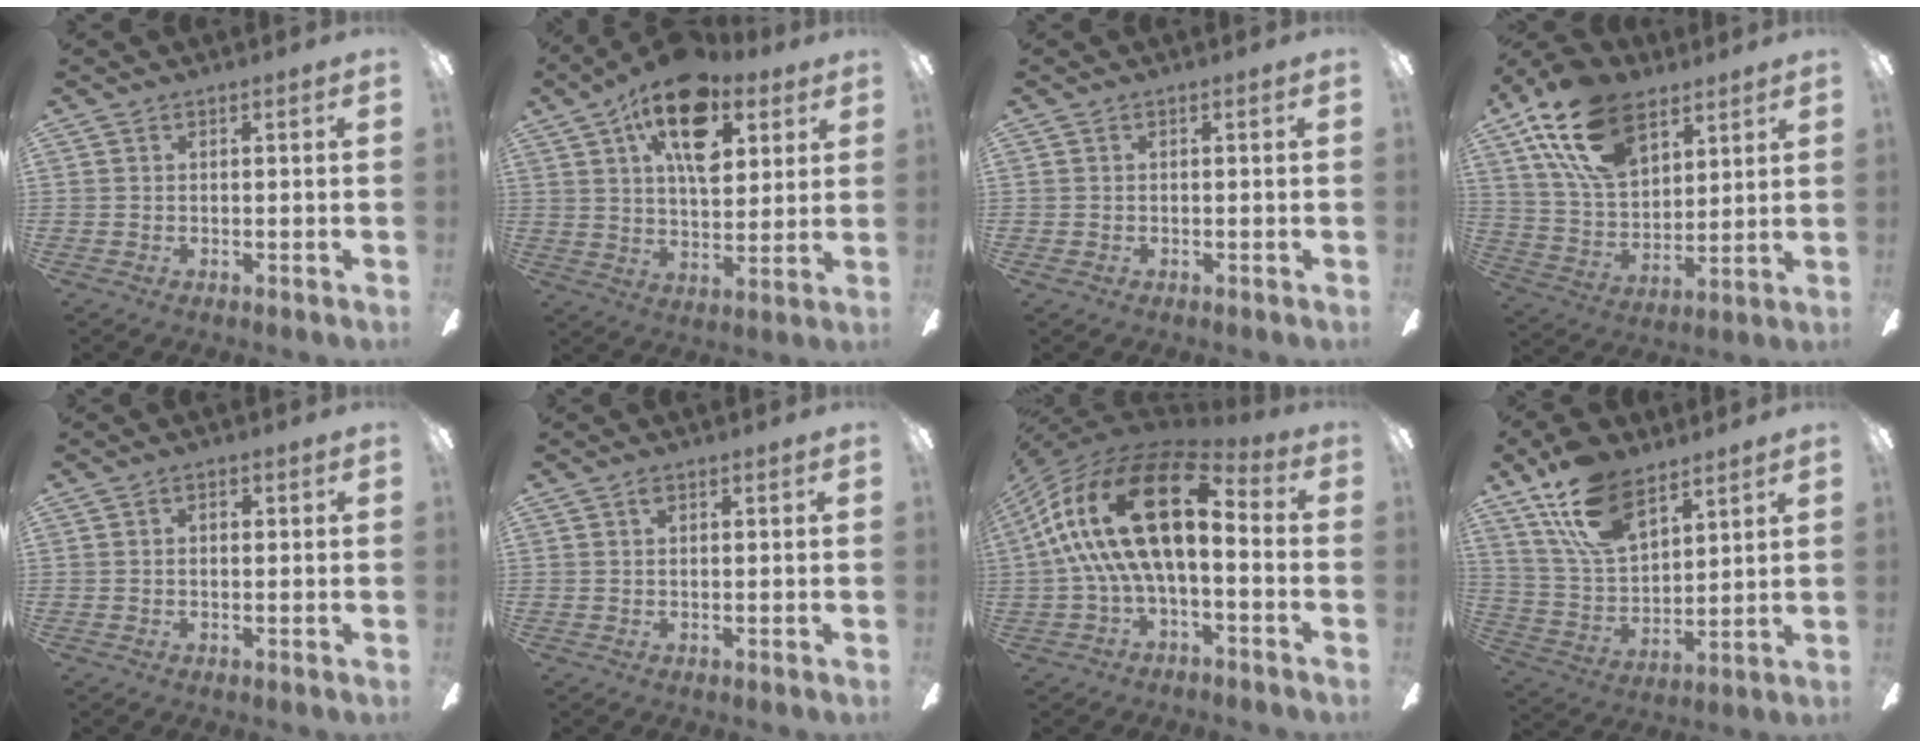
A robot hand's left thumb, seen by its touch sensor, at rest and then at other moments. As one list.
[{"total": 16.6, "force": [8.8, 8.8, 11.0], "torque": [-0.162, -0.023, 0.151]}, {"total": 0.5, "force": [-0.1, 0.5, 0.2], "torque": [-0.003, 0.005, -0.004]}, {"total": 20.0, "force": [11.5, 11.6, 11.5], "torque": [-0.221, -0.040, 0.211]}, {"total": 1.7, "force": [0.1, 1.0, 1.4], "torque": [-0.020, 0.005, -0.002]}, {"total": 1.4, "force": [0.7, 0.6, 1.0], "torque": [-0.024, 0.004, 0.011]}, {"total": 22.6, "force": [5.1, 10.3, 19.4], "torque": [-0.385, -0.021, 0.087]}, {"total": 17.2, "force": [10.8, 8.7, 10.1], "torque": [-0.201, -0.035, 0.198]}]